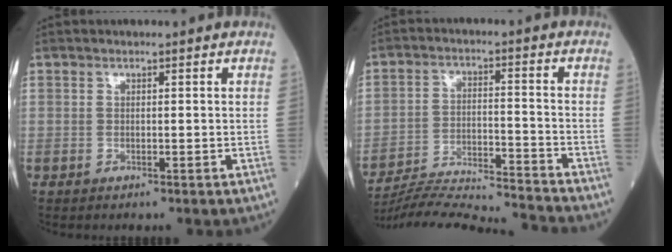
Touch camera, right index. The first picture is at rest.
{"total": 16.3, "force": [-15.9, -1.3, 3.4], "torque": [-0.063, -0.004, -0.250]}